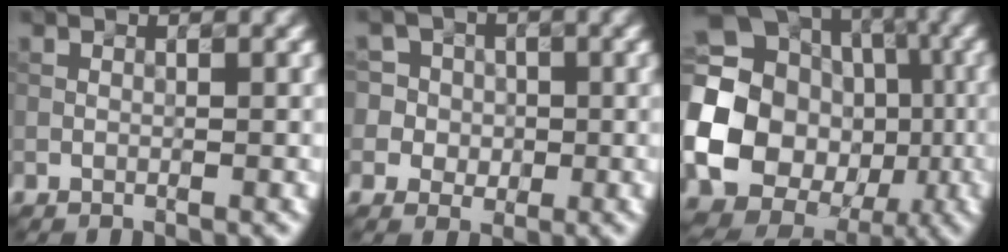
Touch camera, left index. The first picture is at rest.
{"total": 6.6, "force": [2.1, 6.0, 2.0], "torque": [-0.050, 0.038, 0.019]}
{"total": 23.2, "force": [-3.6, 21.2, 8.8], "torque": [-0.203, 0.004, -0.089]}